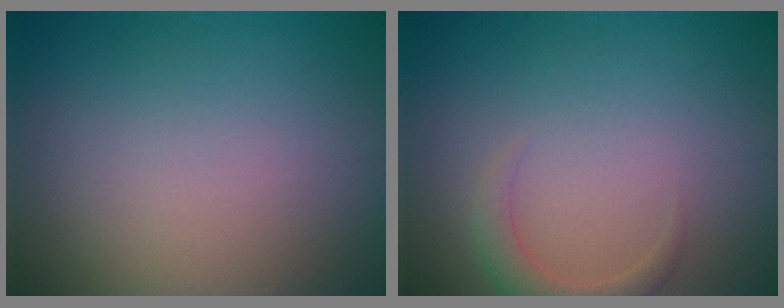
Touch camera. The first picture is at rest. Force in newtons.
{"total": 2.1, "press": 2.1, "slide": 0.3}